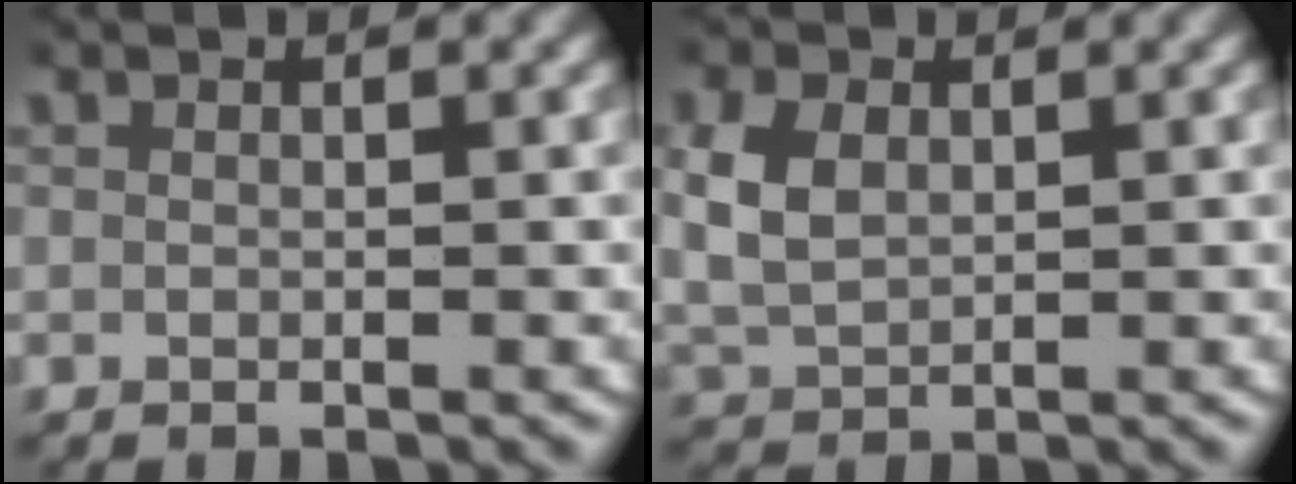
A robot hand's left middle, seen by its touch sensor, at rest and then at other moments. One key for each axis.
{"total": 4.3, "fx": 0.6, "fy": 3.5, "fz": 2.4, "tx": -0.076, "ty": -0.011, "tz": 0.021}